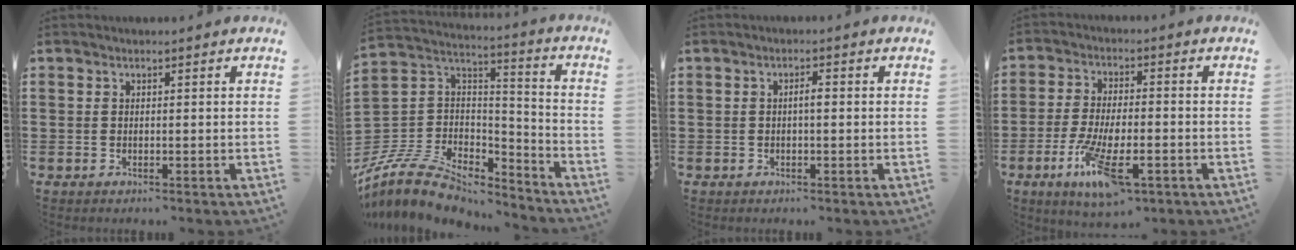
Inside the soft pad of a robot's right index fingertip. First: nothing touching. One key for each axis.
{"total": 9.6, "fx": -7.5, "fy": 4.4, "fz": 4.0, "tx": -0.104, "ty": 0.011, "tz": -0.149}
{"total": 1.5, "fx": -0.2, "fy": 0.3, "fz": 1.4, "tx": -0.028, "ty": 0.003, "tz": -0.004}
{"total": 10.3, "fx": -4.7, "fy": 3.3, "fz": 8.5, "tx": -0.177, "ty": -0.008, "tz": -0.082}